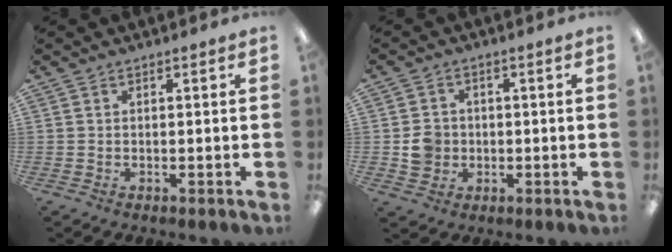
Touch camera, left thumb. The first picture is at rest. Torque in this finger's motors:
{"motor_torque": [-0.03, 0.08, 0.04, -0.02, 0.01]}